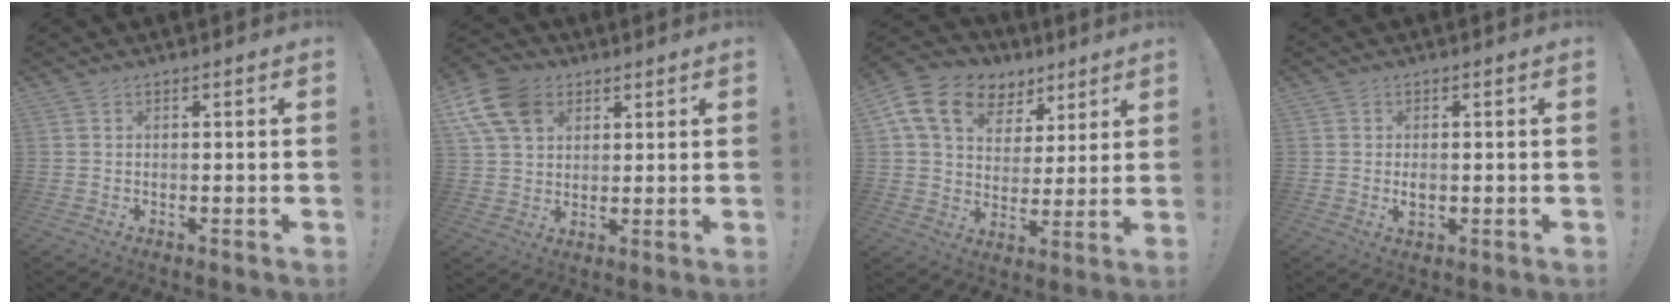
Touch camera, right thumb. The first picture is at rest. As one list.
[{"total": 13.1, "force": [5.6, 9.4, 7.2], "torque": [-0.135, -0.020, 0.113]}, {"total": 16.2, "force": [8.2, 11.1, 8.5], "torque": [-0.139, -0.031, 0.154]}, {"total": 2.2, "force": [-0.4, 1.2, 1.8], "torque": [-0.022, -0.001, -0.008]}]